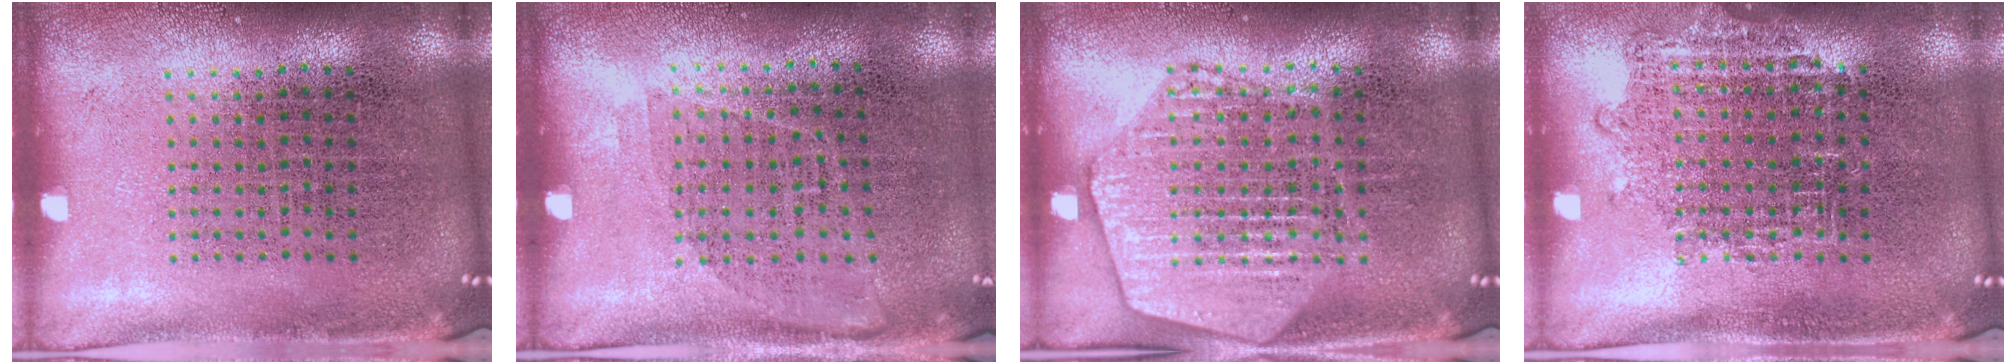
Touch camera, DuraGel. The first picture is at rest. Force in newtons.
{"total": 1.0, "press": 0.8, "slide": 0.6}
{"total": 1.8, "press": 1.8, "slide": 0.2}
{"total": 1.0, "press": 1.0, "slide": 0.2}